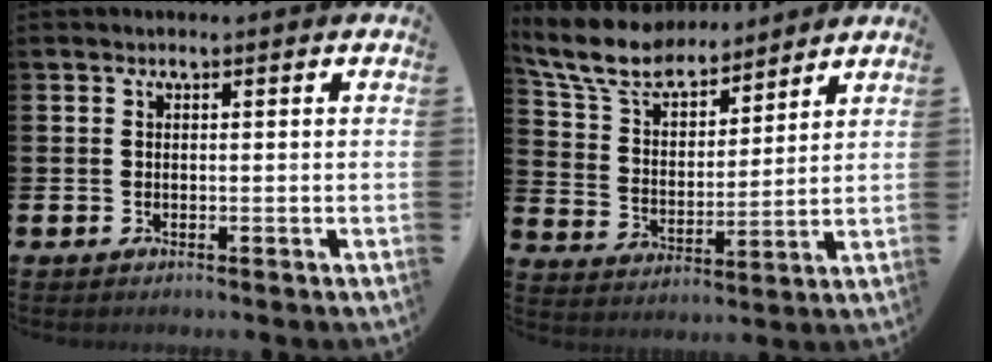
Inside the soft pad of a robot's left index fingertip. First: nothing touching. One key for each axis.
{"total": 9.2, "fx": 8.3, "fy": 2.8, "fz": 2.8, "tx": -0.091, "ty": -0.047, "tz": 0.151}